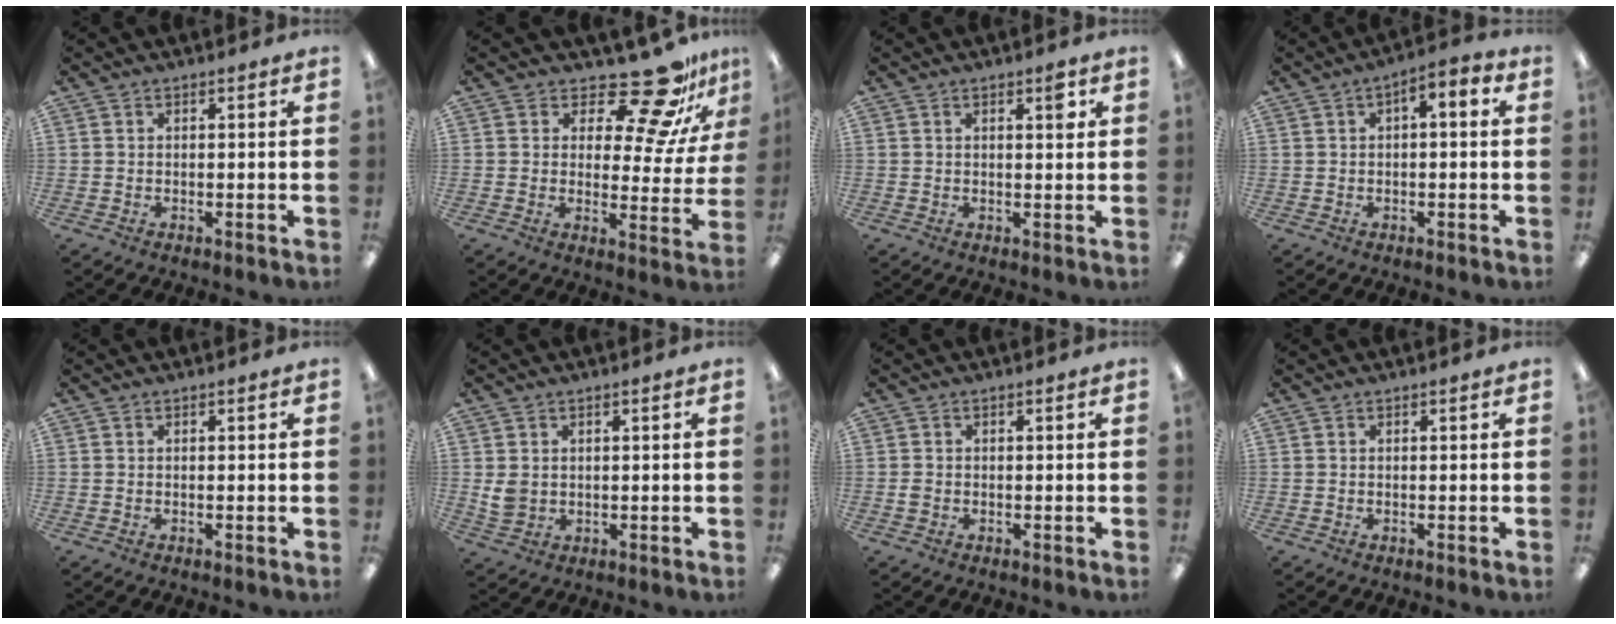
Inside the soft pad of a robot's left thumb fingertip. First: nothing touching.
{"total": 15.0, "force": [12.4, 4.0, 7.3], "torque": [-0.118, -0.103, 0.210]}
{"total": 3.7, "force": [1.6, 1.5, 3.0], "torque": [-0.031, -0.007, 0.018]}
{"total": 3.1, "force": [-0.8, 1.7, 2.5], "torque": [-0.042, 0.015, -0.016]}
{"total": 0.0}
{"total": 4.0, "force": [0.8, 3.4, 2.0], "torque": [-0.030, 0.002, 0.017]}
{"total": 1.3, "force": [-0.4, 1.0, 0.7], "torque": [-0.012, 0.004, -0.008]}
{"total": 0.0}